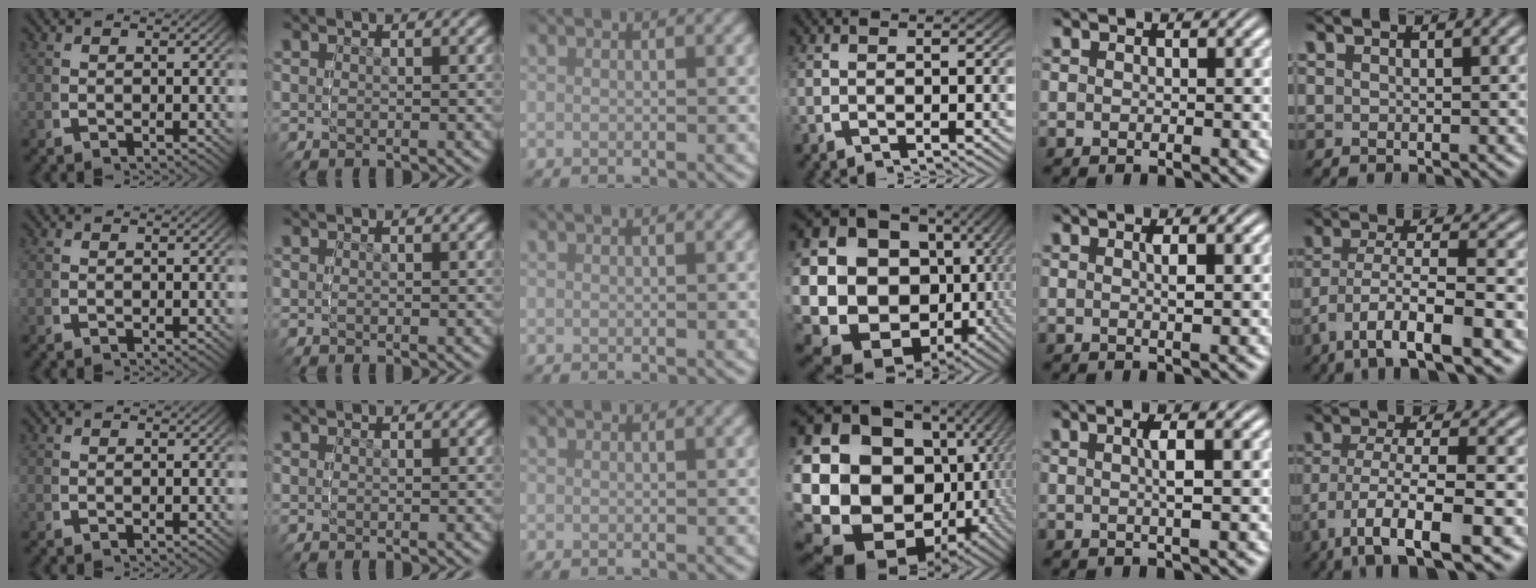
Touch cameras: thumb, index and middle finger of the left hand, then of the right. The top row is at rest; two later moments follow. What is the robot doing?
{"motion": "grasp_and_lifting", "object": "sponge"}